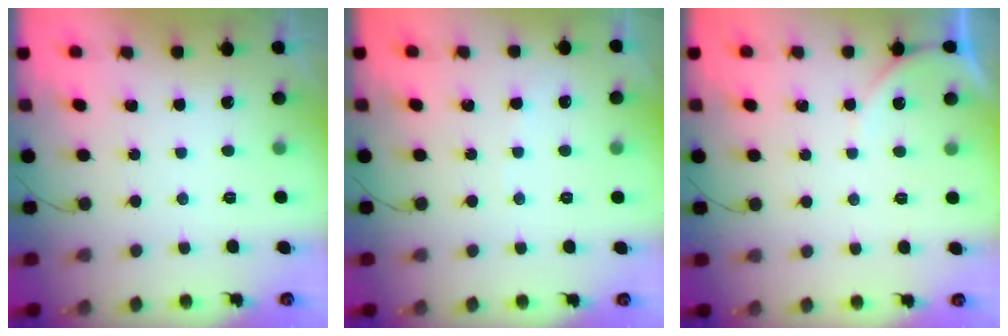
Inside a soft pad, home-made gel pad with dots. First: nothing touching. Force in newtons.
{"total": 2.7, "press": 2.6, "slide": 0.4}
{"total": 4.5, "press": 4.5, "slide": 0.7}